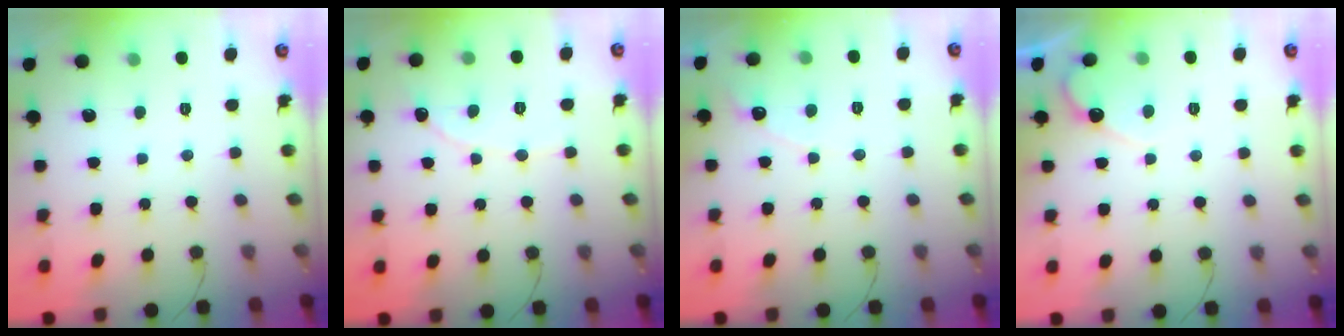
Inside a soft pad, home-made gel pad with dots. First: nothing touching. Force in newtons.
{"total": 2.2, "press": 2.2, "slide": 0.2}
{"total": 4.3, "press": 4.3, "slide": 0.4}
{"total": 5.6, "press": 5.6, "slide": 0.3}